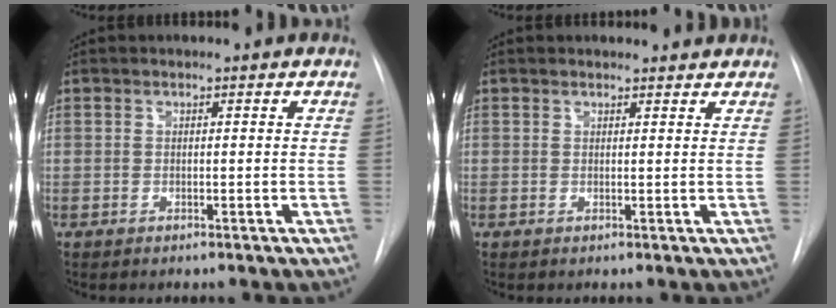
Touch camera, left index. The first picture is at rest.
{"total": 2.6, "force": [2.5, 0.6, 0.2], "torque": [-0.006, 0.006, 0.026]}